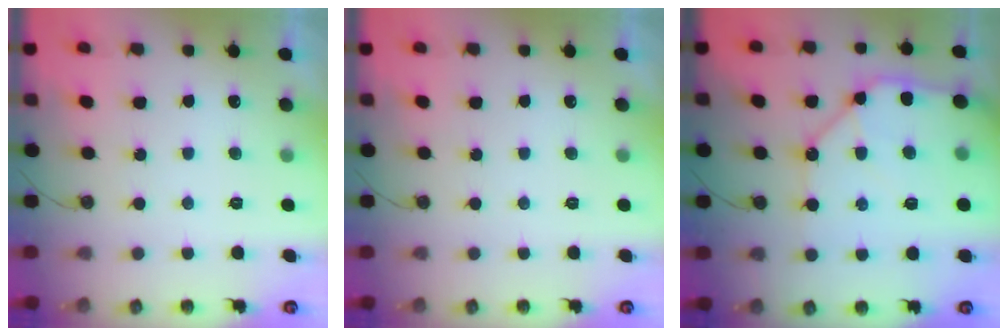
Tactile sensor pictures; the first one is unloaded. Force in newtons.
{"total": 0.0}
{"total": 13.6, "press": 13.5, "slide": 1.4}